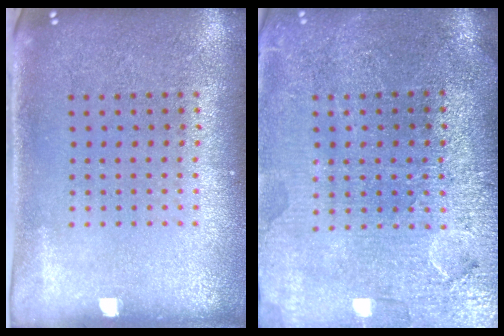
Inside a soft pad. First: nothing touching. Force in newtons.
{"total": 3.7, "press": 3.4, "slide": 1.5}